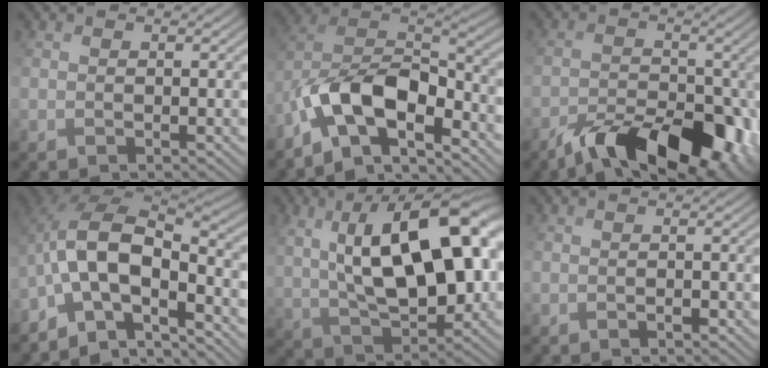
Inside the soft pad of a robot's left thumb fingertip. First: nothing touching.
{"total": 12.7, "force": [-7.1, 5.4, 9.0], "torque": [-0.174, -0.005, -0.155]}
{"total": 10.8, "force": [-6.5, 4.9, 7.1], "torque": [-0.102, -0.014, -0.110]}
{"total": 12.0, "force": [-4.7, 5.5, 9.5], "torque": [-0.182, -0.002, -0.104]}
{"total": 16.8, "force": [3.4, 8.4, 14.2], "torque": [-0.234, 0.017, 0.048]}
{"total": 0.5, "force": [-0.3, 0.2, 0.4], "torque": [-0.005, 0.000, -0.003]}